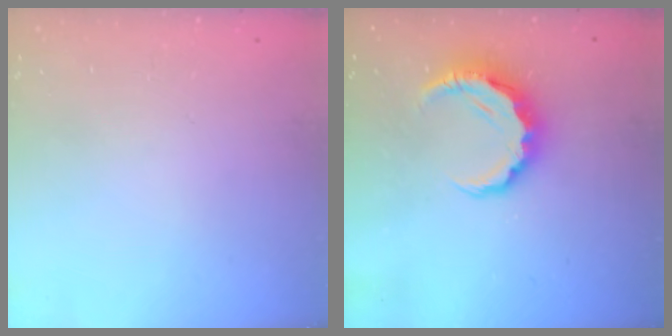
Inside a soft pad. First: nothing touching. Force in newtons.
{"total": 7.9, "press": 7.8, "slide": 1.6}